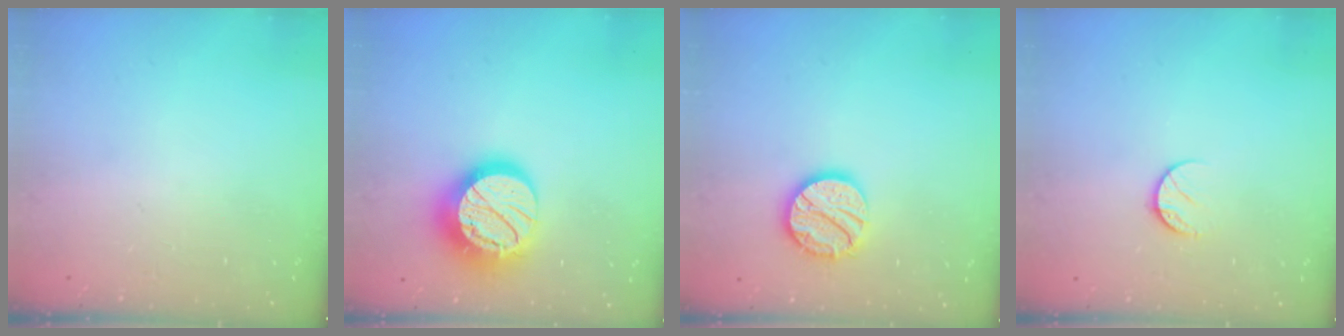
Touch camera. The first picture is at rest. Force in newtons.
{"total": 19.7, "press": 19.7, "slide": 1.3}
{"total": 14.6, "press": 14.6, "slide": 1.1}
{"total": 7.5, "press": 7.4, "slide": 1.1}